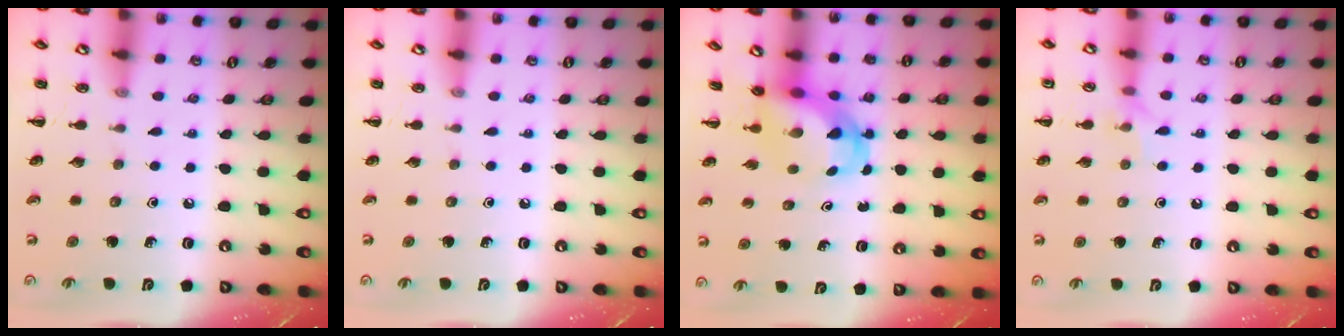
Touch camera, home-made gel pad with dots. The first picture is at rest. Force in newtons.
{"total": 0.0}
{"total": 5.4, "press": 5.4, "slide": 0.8}
{"total": 5.9, "press": 5.8, "slide": 1.1}